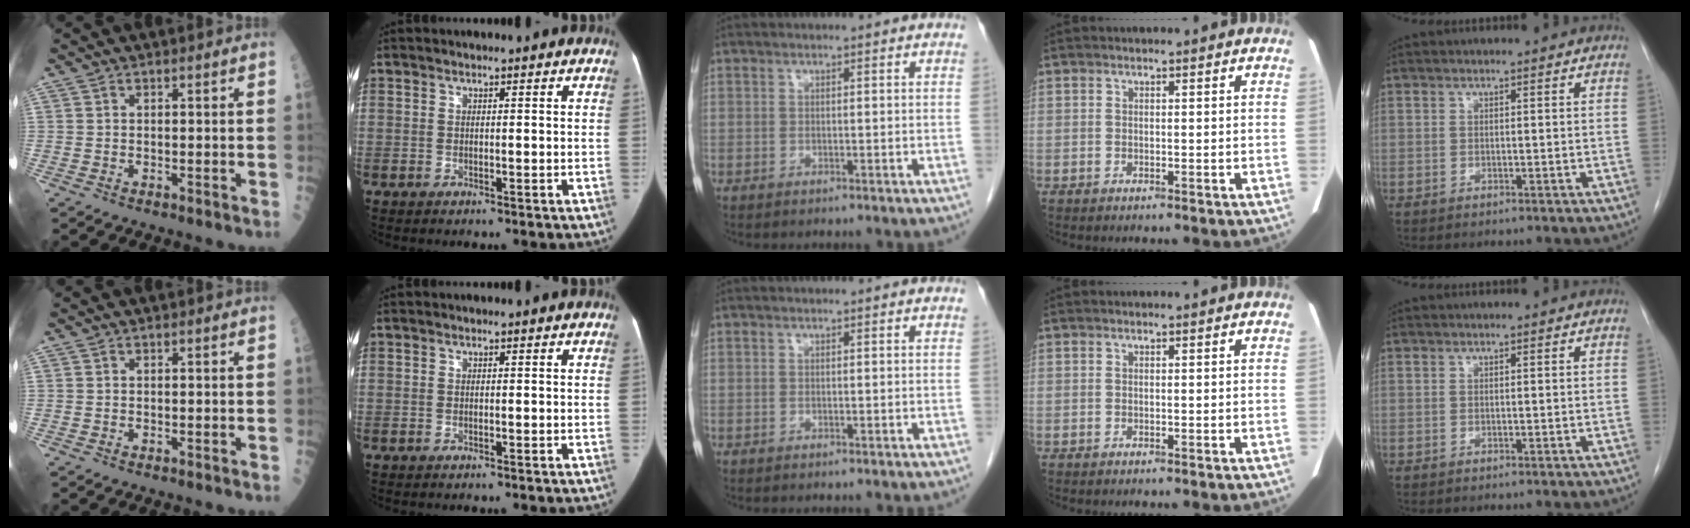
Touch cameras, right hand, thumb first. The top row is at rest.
{}